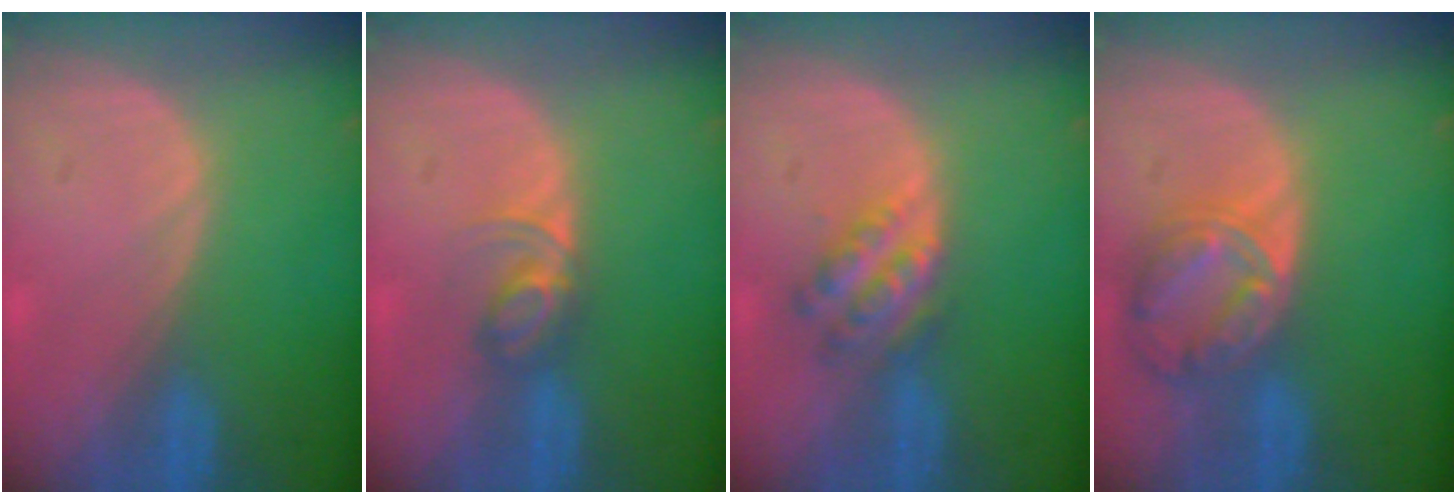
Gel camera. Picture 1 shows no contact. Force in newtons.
{"total": 3.9, "press": 3.8, "slide": 0.5}
{"total": 5.4, "press": 5.0, "slide": 2.2}
{"total": 8.3, "press": 7.1, "slide": 4.2}